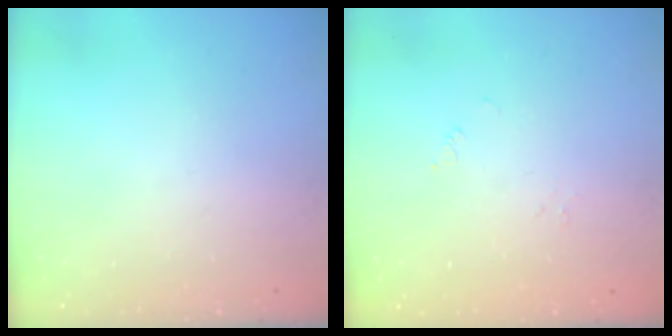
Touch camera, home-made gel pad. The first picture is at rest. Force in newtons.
{"total": 0.0}